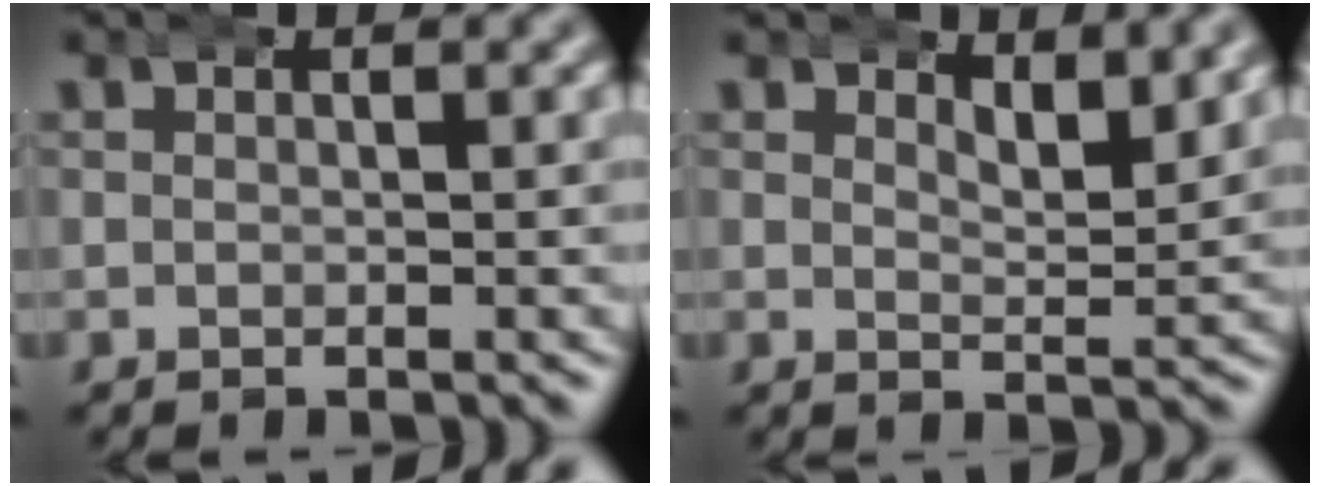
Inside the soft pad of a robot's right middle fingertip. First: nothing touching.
{"total": 2.5, "force": [2.1, 0.5, 1.3], "torque": [-0.016, -0.013, 0.036]}